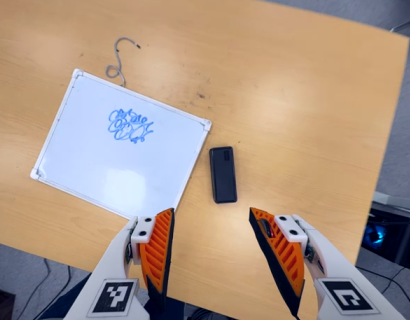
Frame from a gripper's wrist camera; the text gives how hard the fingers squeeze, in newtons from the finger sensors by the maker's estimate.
{"total": 0.0}